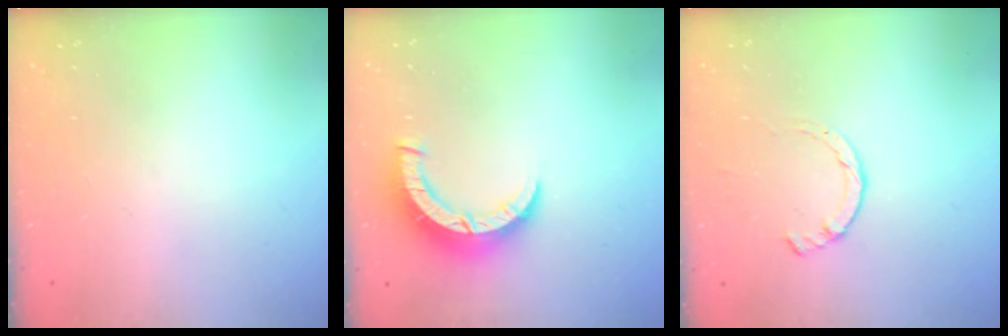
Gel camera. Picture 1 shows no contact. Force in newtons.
{"total": 8.4, "press": 8.4, "slide": 0.3}
{"total": 2.8, "press": 2.8, "slide": 0.4}